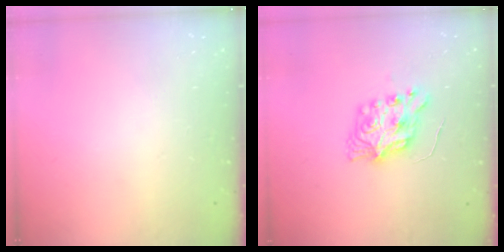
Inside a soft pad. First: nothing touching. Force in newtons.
{"total": 8.6, "press": 8.6, "slide": 1.0}